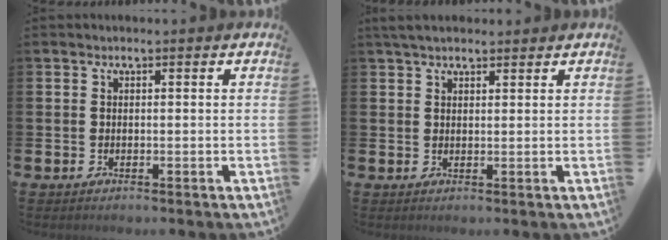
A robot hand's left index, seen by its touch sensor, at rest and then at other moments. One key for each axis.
{"total": 3.2, "fx": 2.8, "fy": 1.2, "fz": 1.2, "tx": -0.019, "ty": -0.003, "tz": 0.050}